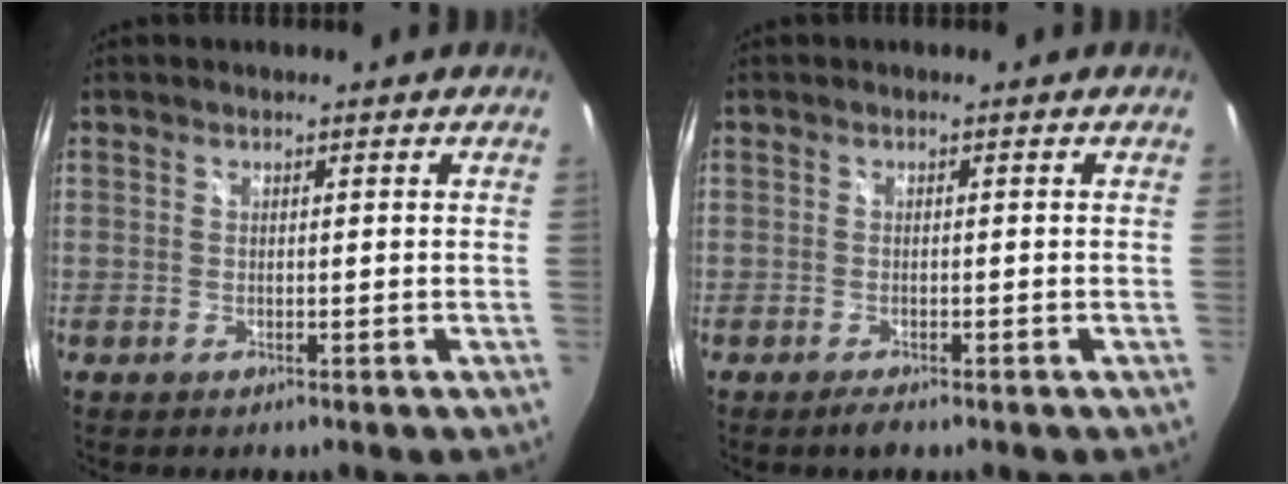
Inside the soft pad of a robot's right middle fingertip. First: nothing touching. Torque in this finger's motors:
{"motor_torque": [0.70, -0.65, 0.04, 0.07]}